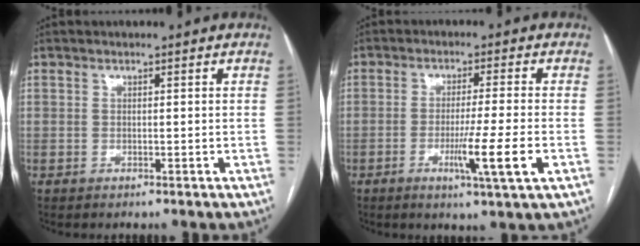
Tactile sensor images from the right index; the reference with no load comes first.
{"total": 8.2, "force": [-2.7, -1.1, 7.7], "torque": [-0.130, -0.022, -0.046]}